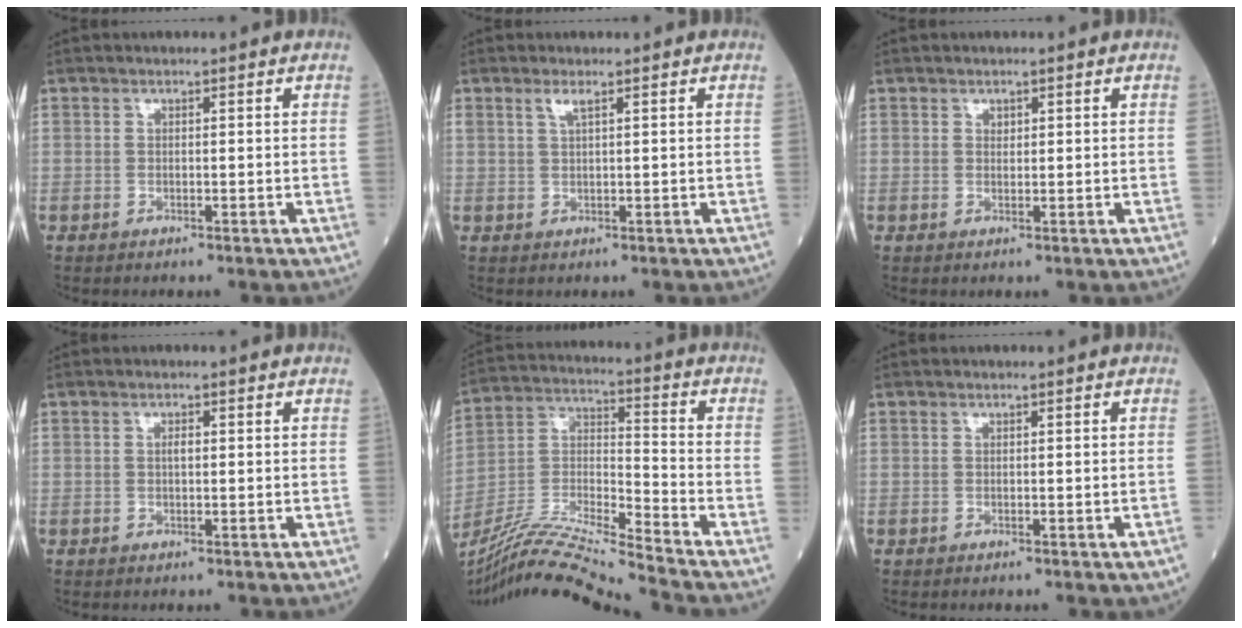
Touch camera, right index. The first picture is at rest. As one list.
[{"total": 1.6, "force": [0.9, 0.0, 1.2], "torque": [-0.031, 0.003, 0.020]}, {"total": 0.7, "force": [0.4, 0.5, 0.3], "torque": [-0.002, -0.002, 0.006]}, {"total": 1.0, "force": [0.1, 0.3, 0.9], "torque": [-0.019, 0.001, 0.001]}, {"total": 17.1, "force": [-15.5, -1.9, 7.1], "torque": [-0.136, -0.004, -0.286]}, {"total": 0.6, "force": [-0.3, 0.0, 0.5], "torque": [-0.010, -0.002, -0.001]}]